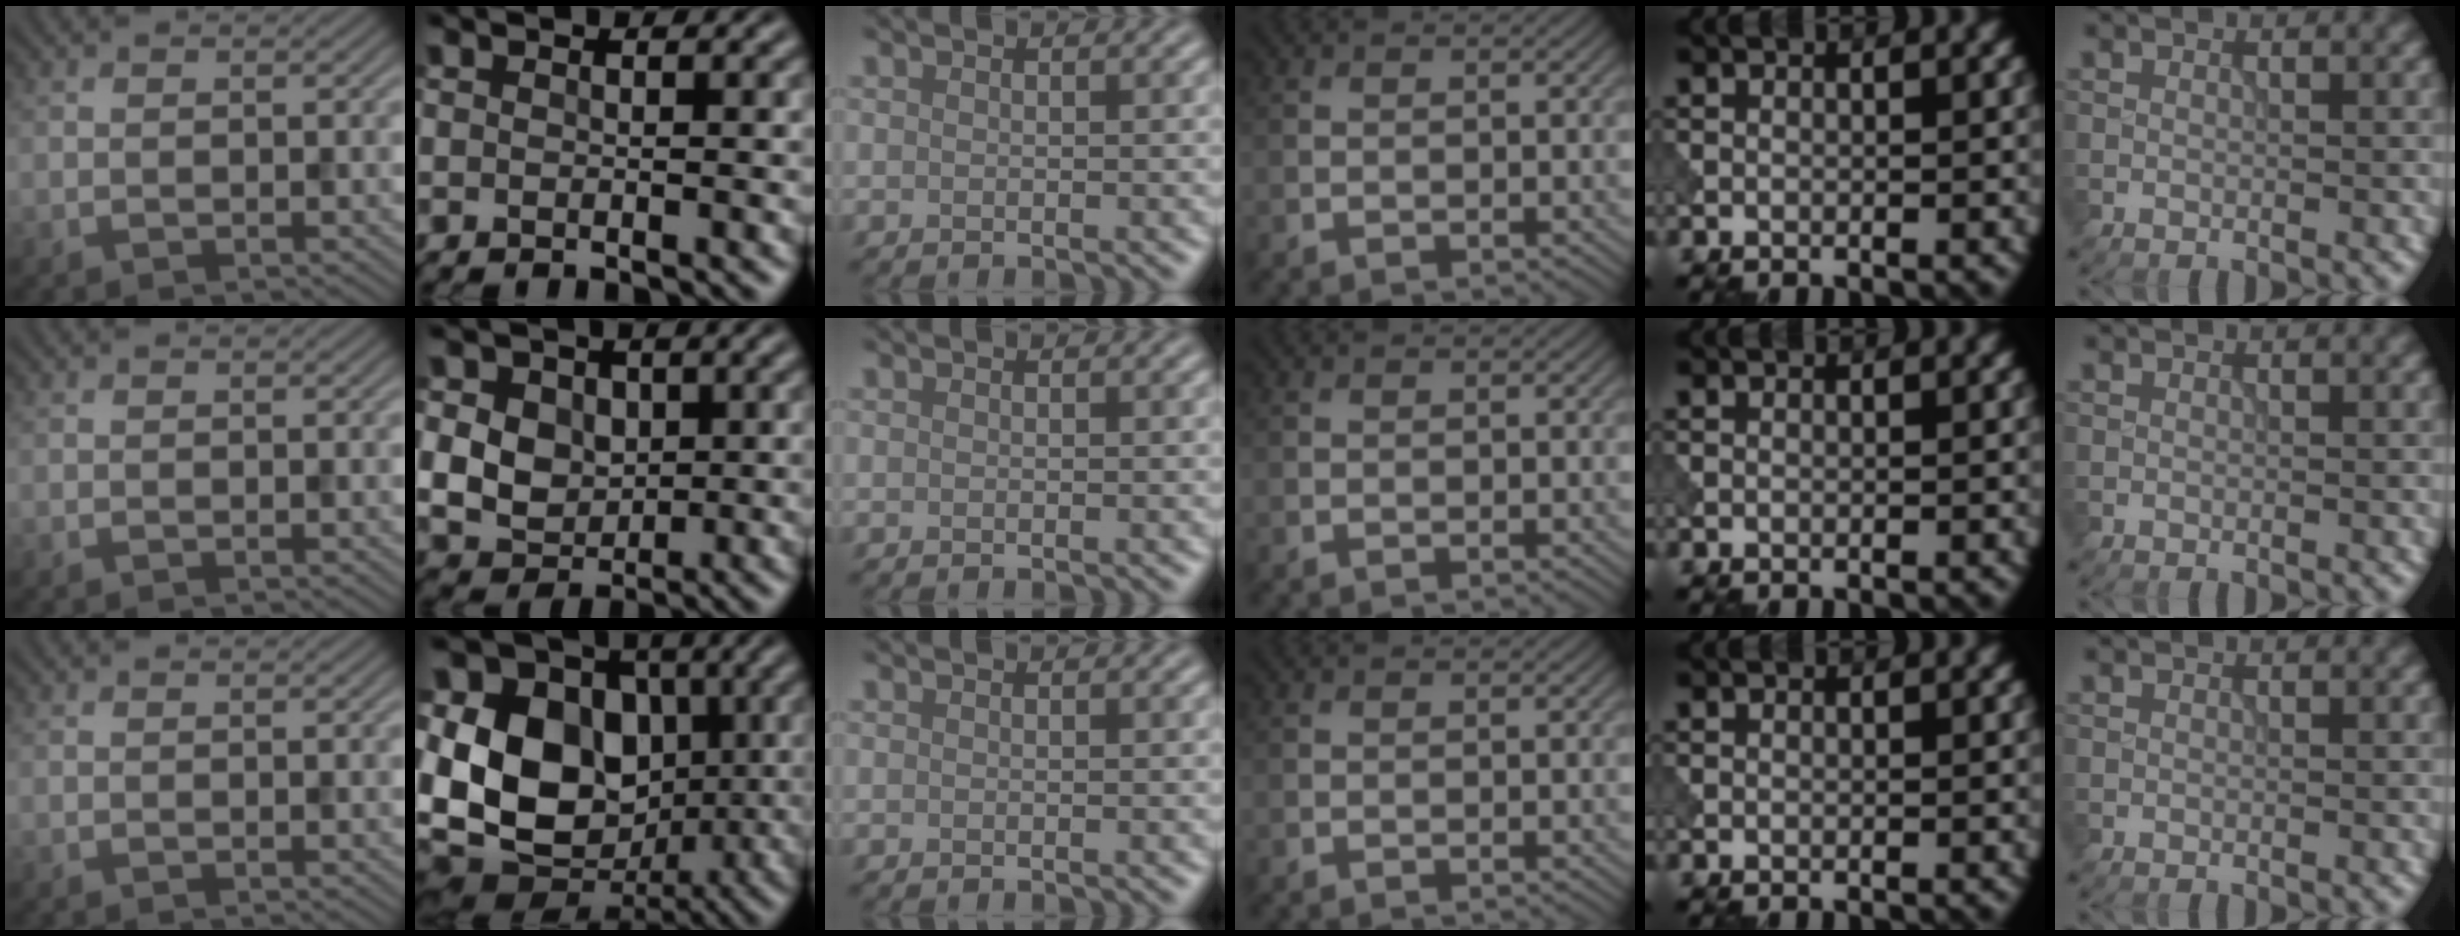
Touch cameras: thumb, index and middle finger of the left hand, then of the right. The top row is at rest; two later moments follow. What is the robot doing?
{"motion": "press", "object": "tv remote"}